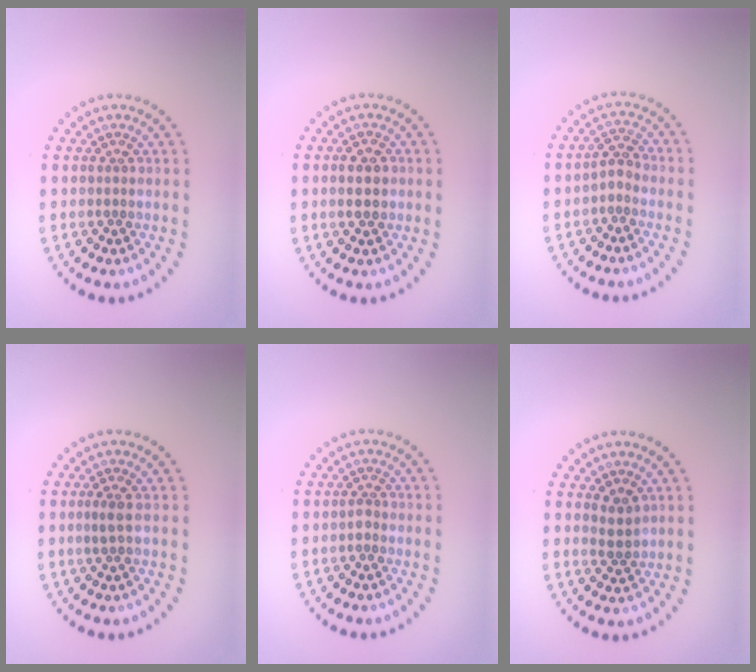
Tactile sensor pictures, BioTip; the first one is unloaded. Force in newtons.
{"total": 2.8, "press": 2.8, "slide": 0.2}
{"total": 1.6, "press": 1.4, "slide": 0.9}
{"total": 1.2, "press": 1.0, "slide": 0.7}
{"total": 0.8, "press": 0.5, "slide": 0.5}
{"total": 1.6, "press": 1.4, "slide": 0.9}